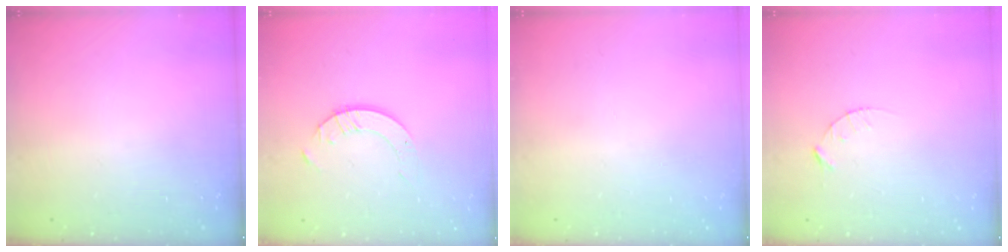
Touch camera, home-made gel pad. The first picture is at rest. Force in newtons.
{"total": 3.3, "press": 3.3, "slide": 0.3}
{"total": 0.0}
{"total": 3.1, "press": 3.1, "slide": 0.4}